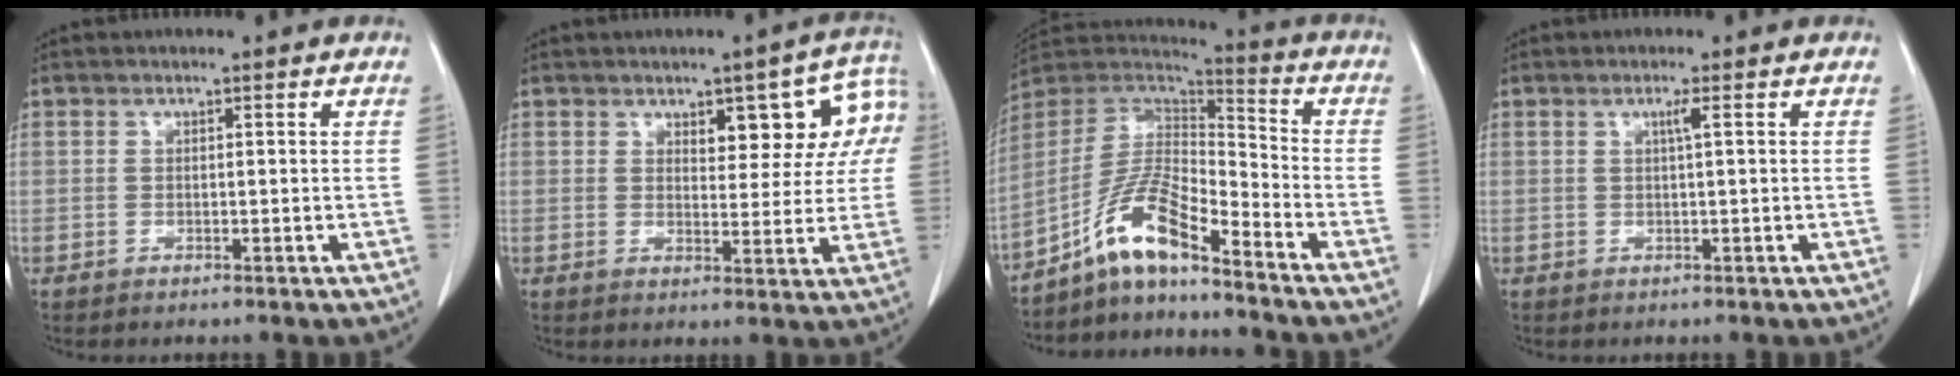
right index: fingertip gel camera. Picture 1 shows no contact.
{"total": 8.8, "force": [3.6, 3.9, 7.0], "torque": [-0.067, 0.021, 0.042]}
{"total": 11.2, "force": [-7.9, 1.7, 7.7], "torque": [-0.160, 0.021, -0.150]}
{"total": 1.7, "force": [0.4, -0.4, 1.6], "torque": [-0.030, 0.001, 0.008]}